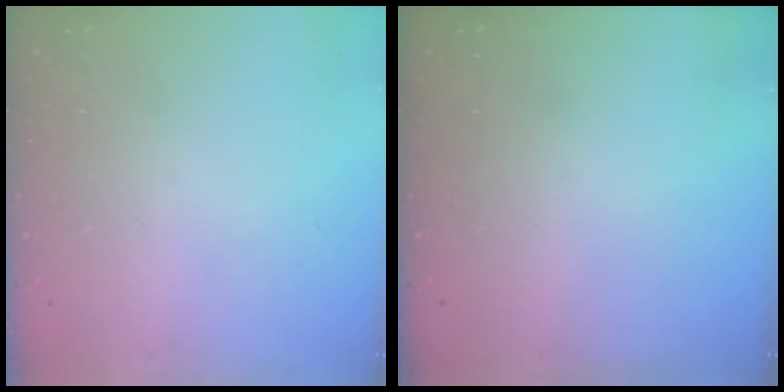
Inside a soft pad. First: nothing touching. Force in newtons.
{"total": 0.0}